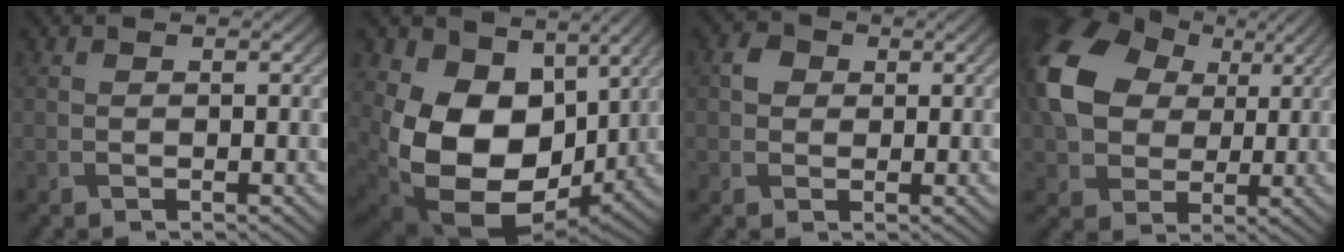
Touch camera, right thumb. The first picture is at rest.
{"total": 13.6, "force": [1.5, 10.3, 8.8], "torque": [-0.176, -0.035, 0.027]}
{"total": 2.3, "force": [0.4, 2.1, 0.9], "torque": [-0.015, 0.002, 0.001]}
{"total": 13.7, "force": [3.1, 10.5, 8.2], "torque": [-0.202, 0.007, 0.055]}